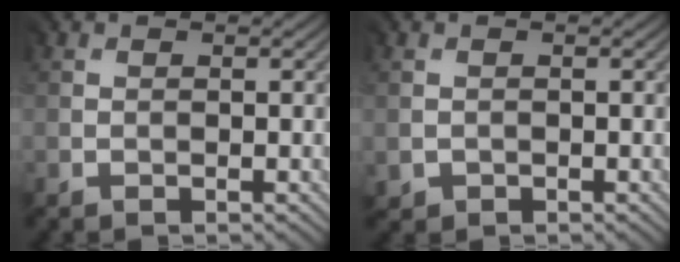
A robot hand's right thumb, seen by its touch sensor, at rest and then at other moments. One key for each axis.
{"total": 0.9, "fx": -0.2, "fy": 0.8, "fz": -0.4, "tx": 0.007, "ty": -0.004, "tz": -0.003}